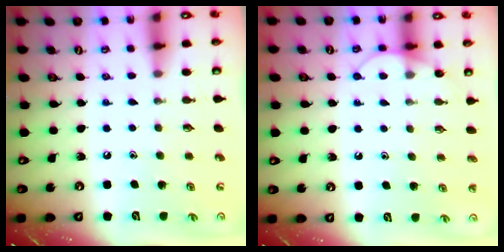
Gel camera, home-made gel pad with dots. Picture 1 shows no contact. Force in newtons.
{"total": 5.5, "press": 5.5, "slide": 0.3}